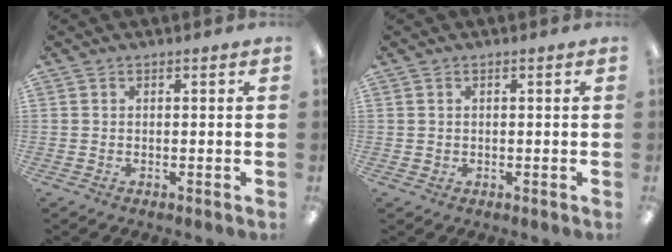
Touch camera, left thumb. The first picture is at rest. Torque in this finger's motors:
{"motor_torque": [-0.58, -0.11, -0.17, 0.06, -0.01]}